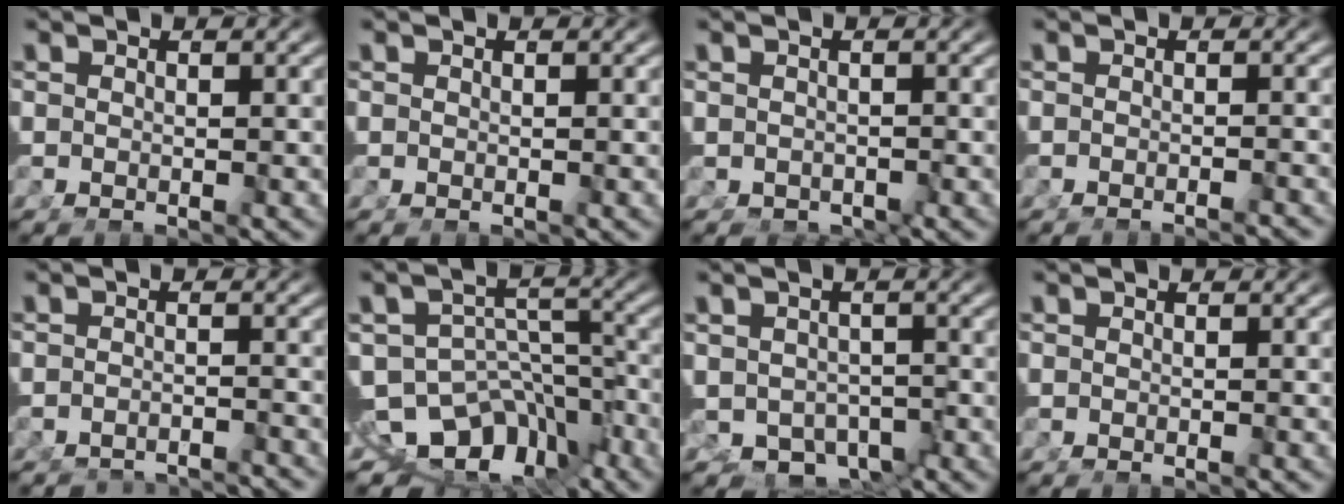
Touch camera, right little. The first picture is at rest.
{"total": 0.0}
{"total": 0.8, "force": [-0.7, 0.3, -0.1], "torque": [0.000, -0.012, -0.002]}
{"total": 1.9, "force": [-1.8, -0.3, 0.3], "torque": [-0.001, -0.001, -0.030]}
{"total": 6.1, "force": [-6.0, 0.8, 0.8], "torque": [-0.001, -0.018, -0.088]}
{"total": 15.9, "force": [-7.0, 12.5, 6.8], "torque": [-0.155, -0.071, -0.103]}
{"total": 6.3, "force": [-2.3, 5.2, 2.6], "torque": [-0.043, -0.037, -0.027]}
{"total": 0.6, "force": [-0.5, -0.3, 0.1], "torque": [0.000, 0.003, -0.009]}